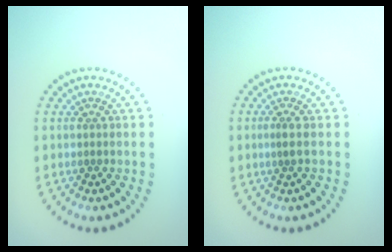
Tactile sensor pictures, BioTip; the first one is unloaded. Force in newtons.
{"total": 0.8, "press": 0.6, "slide": 0.6}